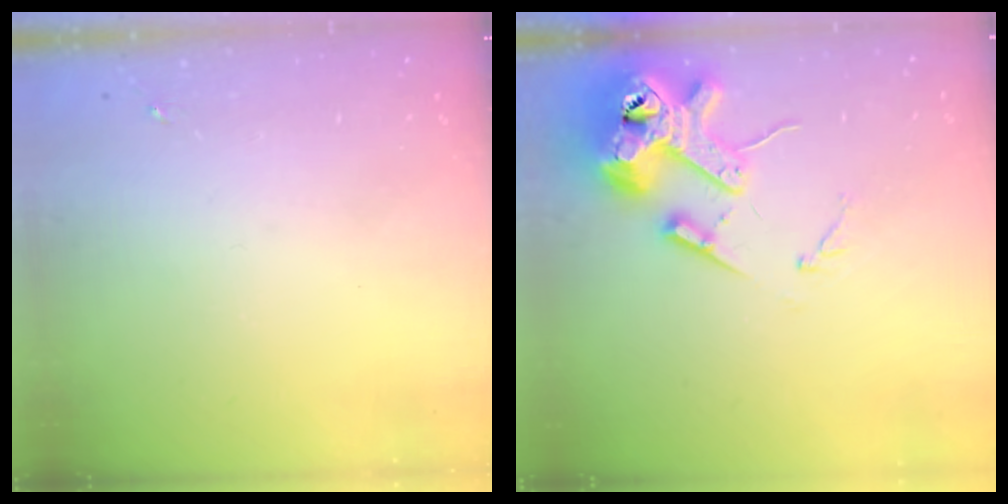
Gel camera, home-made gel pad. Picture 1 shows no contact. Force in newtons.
{"total": 16.0, "press": 15.8, "slide": 2.5}